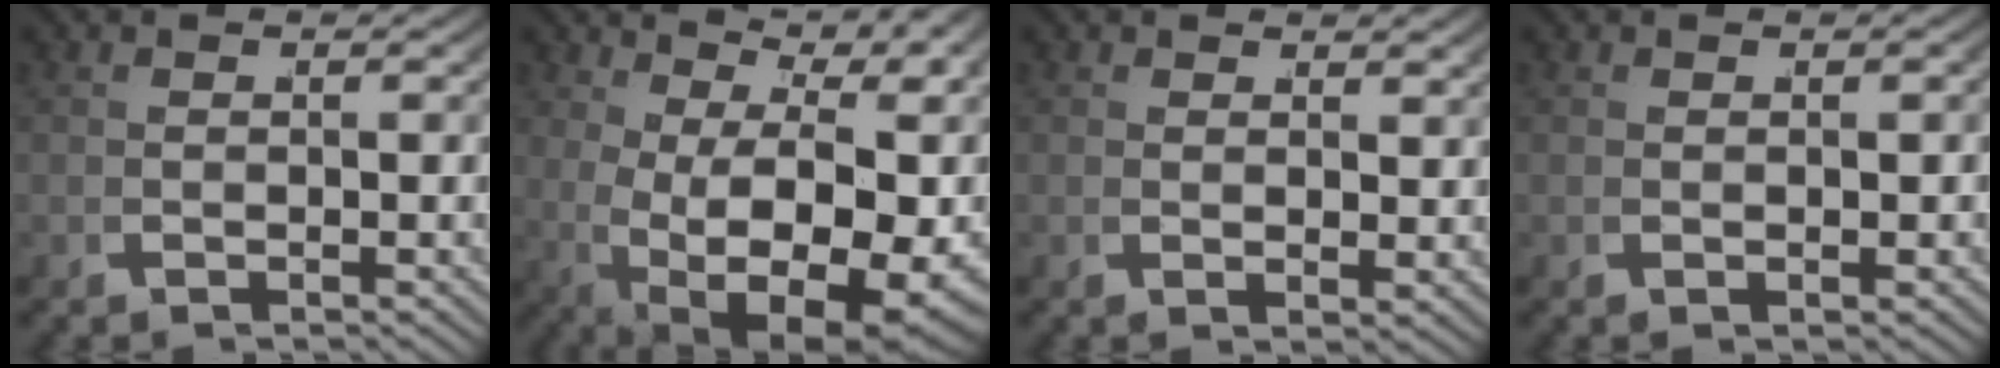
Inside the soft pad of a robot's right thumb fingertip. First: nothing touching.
{"total": 15.7, "force": [1.1, 9.5, 12.4], "torque": [-0.216, -0.057, 0.058]}
{"total": 1.6, "force": [1.3, 0.3, 0.8], "torque": [-0.006, -0.001, 0.021]}
{"total": 0.6, "force": [0.2, 0.2, 0.6], "torque": [-0.010, 0.004, 0.002]}